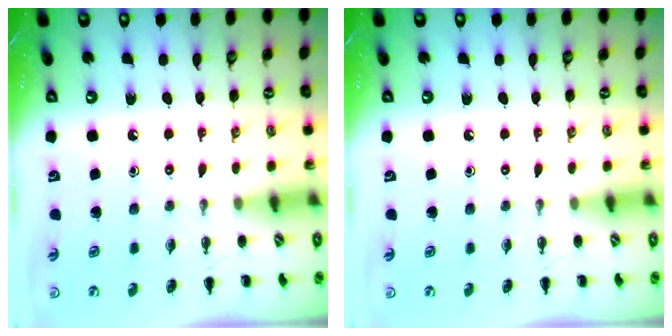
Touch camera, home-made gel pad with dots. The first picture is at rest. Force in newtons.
{"total": 0.0}